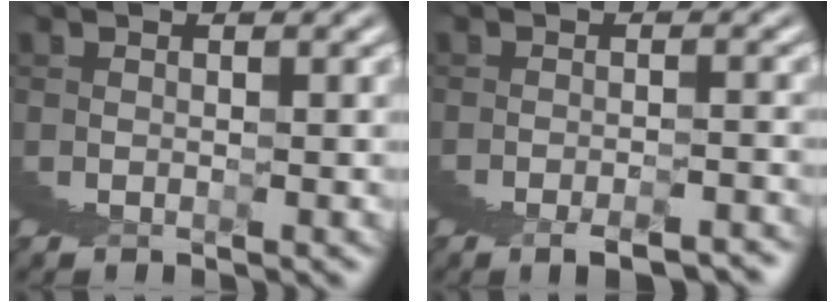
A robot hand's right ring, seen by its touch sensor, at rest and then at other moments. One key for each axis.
{"total": 1.4, "fx": -0.7, "fy": -1.2, "fz": 0.0, "tx": 0.018, "ty": 0.012, "tz": -0.018}